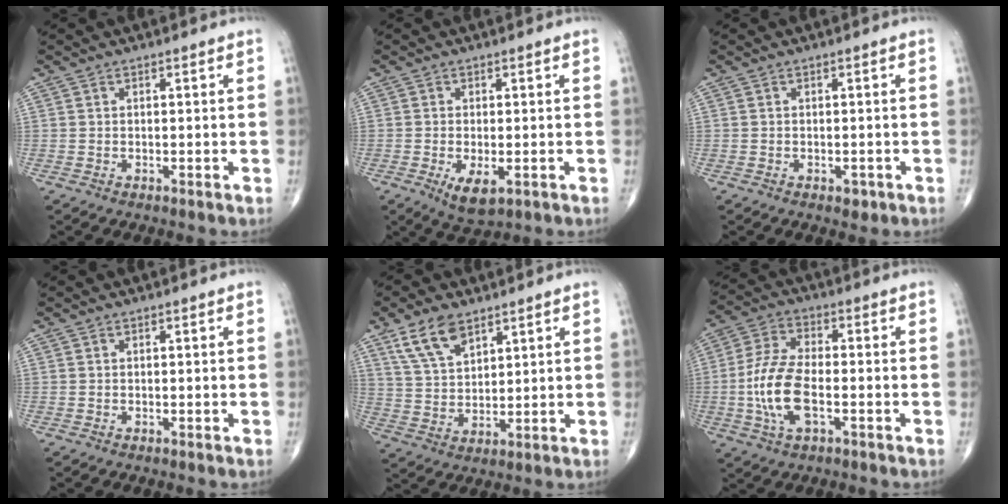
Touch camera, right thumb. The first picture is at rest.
{"total": 5.0, "force": [-1.7, 2.1, 4.1], "torque": [-0.069, -0.010, -0.021]}
{"total": 1.4, "force": [-0.7, 0.9, 0.9], "torque": [-0.003, 0.002, -0.005]}
{"total": 0.0}
{"total": 8.9, "force": [5.6, 4.5, 5.3], "torque": [-0.089, -0.024, 0.116]}
{"total": 11.5, "force": [-2.5, 5.3, 9.9], "torque": [-0.210, 0.017, -0.050]}